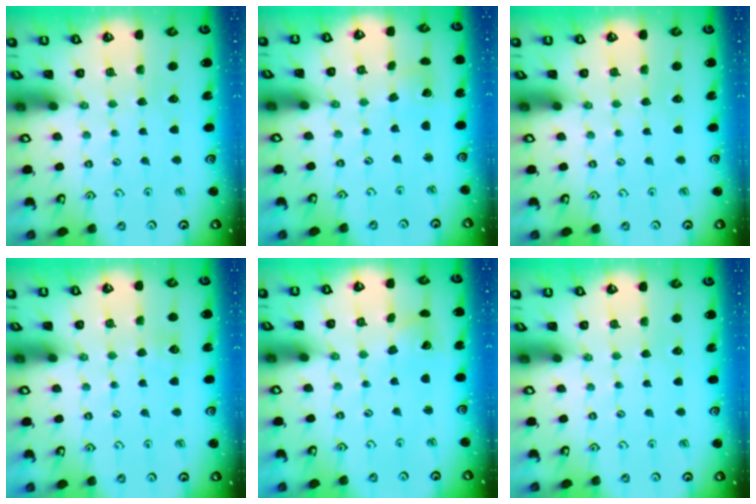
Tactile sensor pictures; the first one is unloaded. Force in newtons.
{"total": 2.0, "press": 2.0, "slide": 0.1}
{"total": 0.0}
{"total": 4.8, "press": 4.7, "slide": 0.8}
{"total": 5.5, "press": 5.5, "slide": 0.7}
{"total": 0.0}